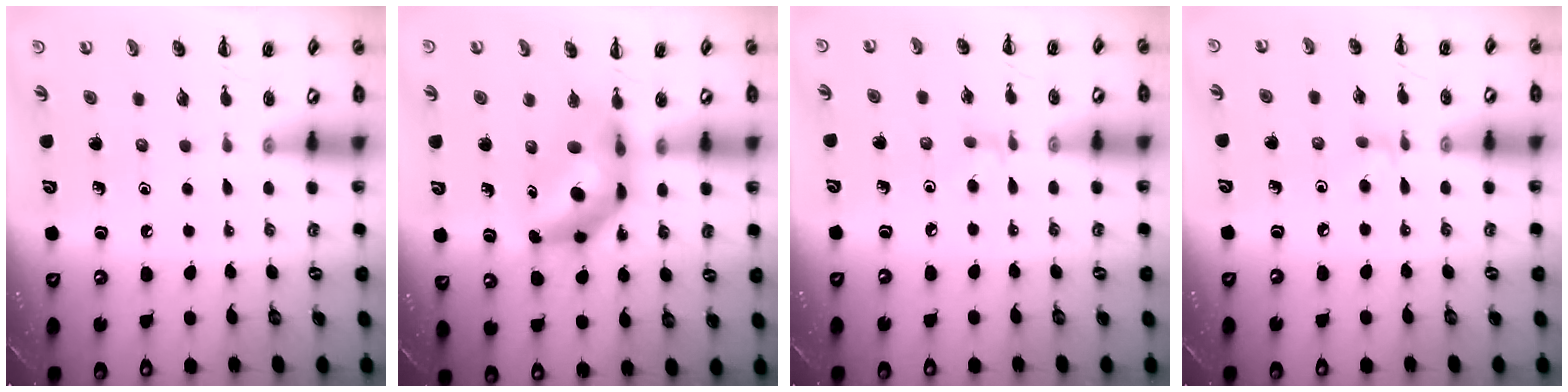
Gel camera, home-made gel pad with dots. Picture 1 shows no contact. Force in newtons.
{"total": 8.1, "press": 7.7, "slide": 2.5}
{"total": 2.8, "press": 2.5, "slide": 1.1}
{"total": 2.8, "press": 2.6, "slide": 1.0}